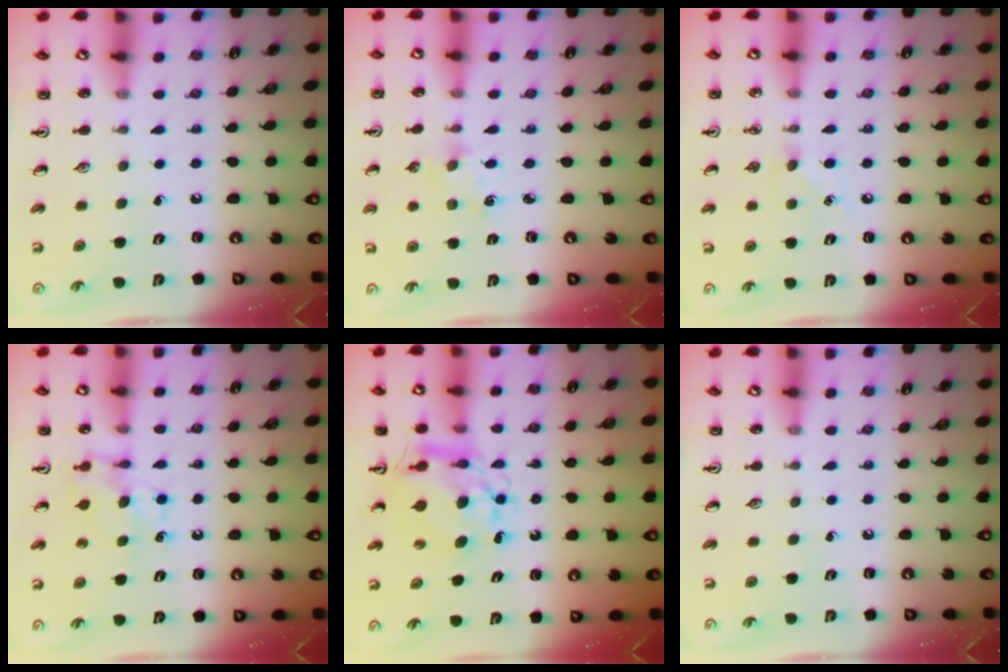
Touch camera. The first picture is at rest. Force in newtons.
{"total": 1.7, "press": 1.7, "slide": 0.3}
{"total": 4.4, "press": 4.4, "slide": 0.7}
{"total": 6.7, "press": 6.7, "slide": 0.1}
{"total": 8.4, "press": 8.4, "slide": 0.9}
{"total": 0.0}